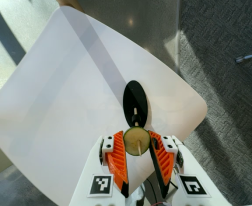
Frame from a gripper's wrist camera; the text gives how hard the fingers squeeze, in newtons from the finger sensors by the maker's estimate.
{"total": 9.5, "left": 8.9, "right": 10.2}